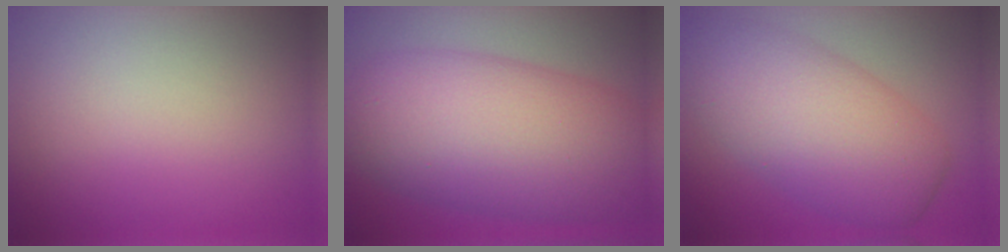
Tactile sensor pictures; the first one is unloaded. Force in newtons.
{"total": 11.9, "press": 11.9, "slide": 0.3}
{"total": 8.3, "press": 8.3, "slide": 0.4}